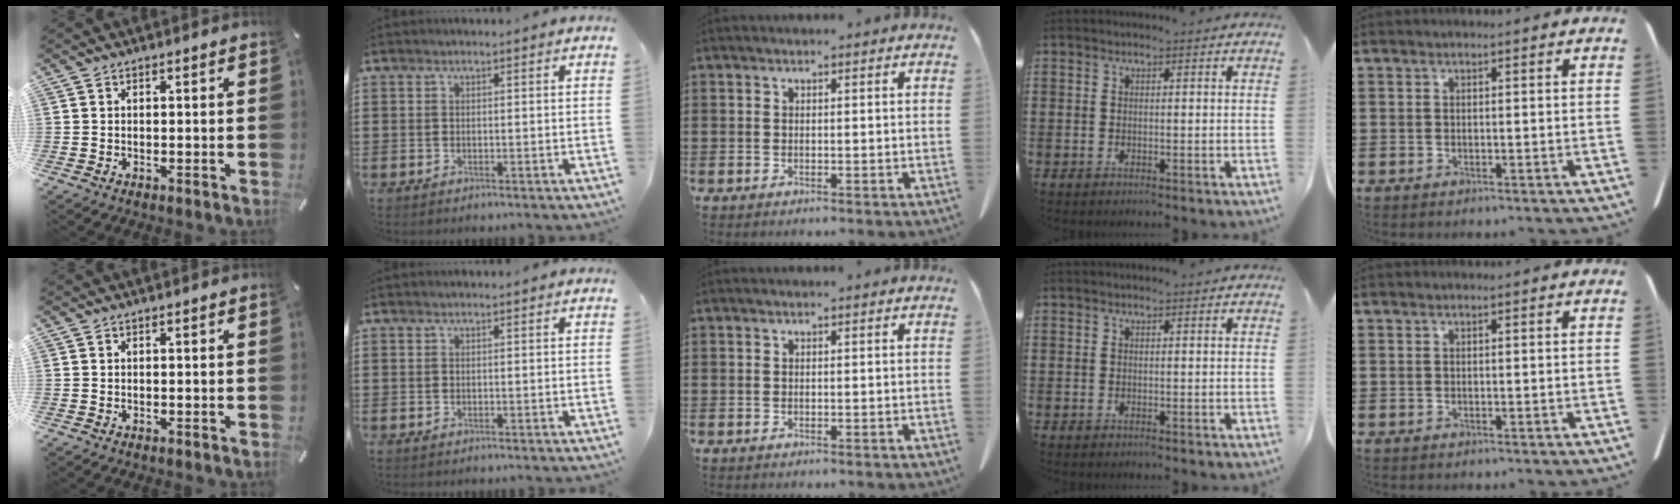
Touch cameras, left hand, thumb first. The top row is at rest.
{}